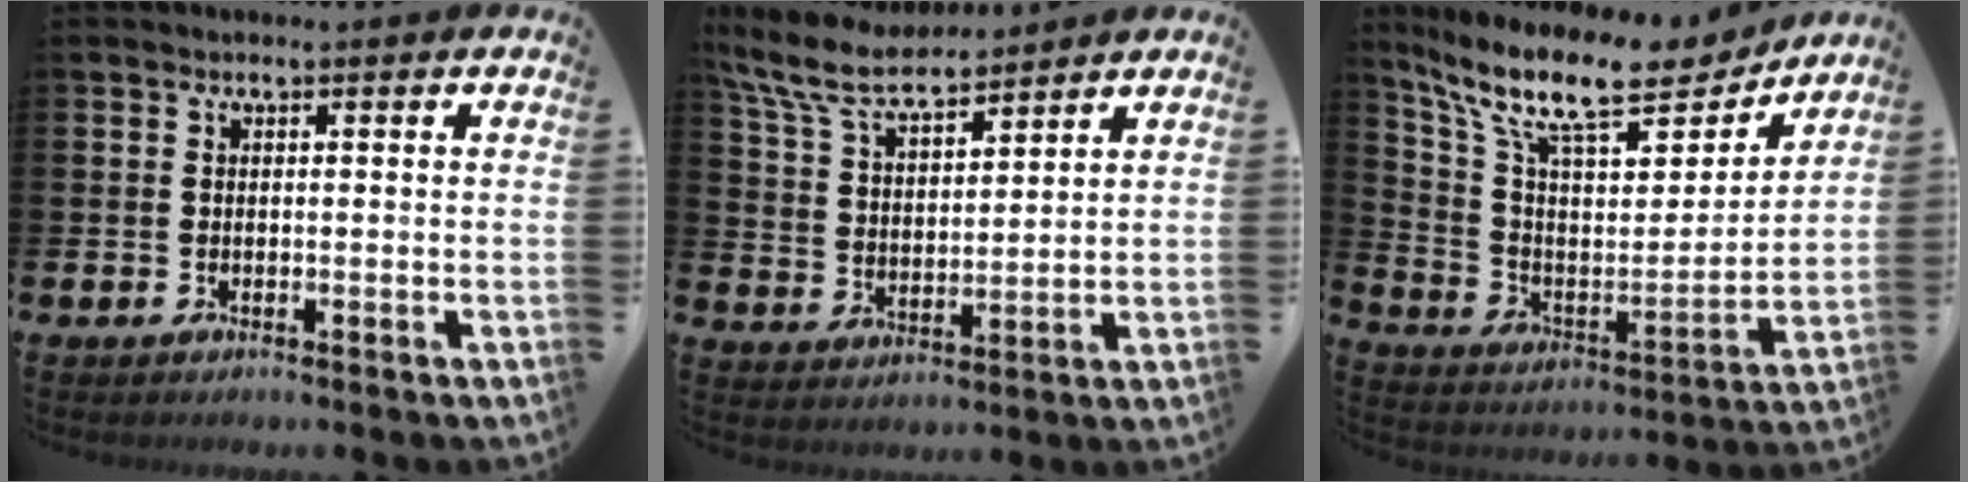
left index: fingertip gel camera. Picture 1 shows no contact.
{"total": 8.0, "force": [7.3, 1.7, 2.7], "torque": [-0.079, -0.037, 0.129]}
{"total": 13.7, "force": [11.2, 3.7, 6.9], "torque": [-0.158, -0.068, 0.193]}